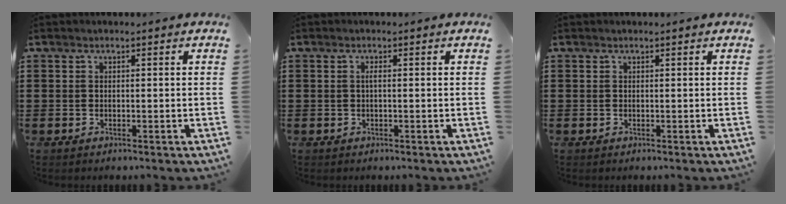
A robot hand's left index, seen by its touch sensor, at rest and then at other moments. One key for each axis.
{"total": 0.8, "fx": -0.1, "fy": 0.1, "fz": 0.8, "tx": -0.018, "ty": -0.002, "tz": -0.001}
{"total": 0.0}